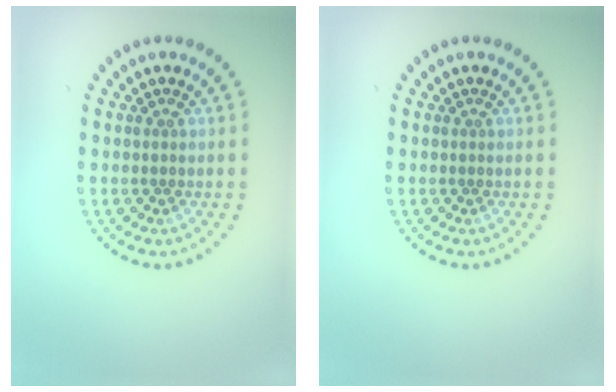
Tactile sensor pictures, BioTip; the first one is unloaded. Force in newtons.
{"total": 0.0}